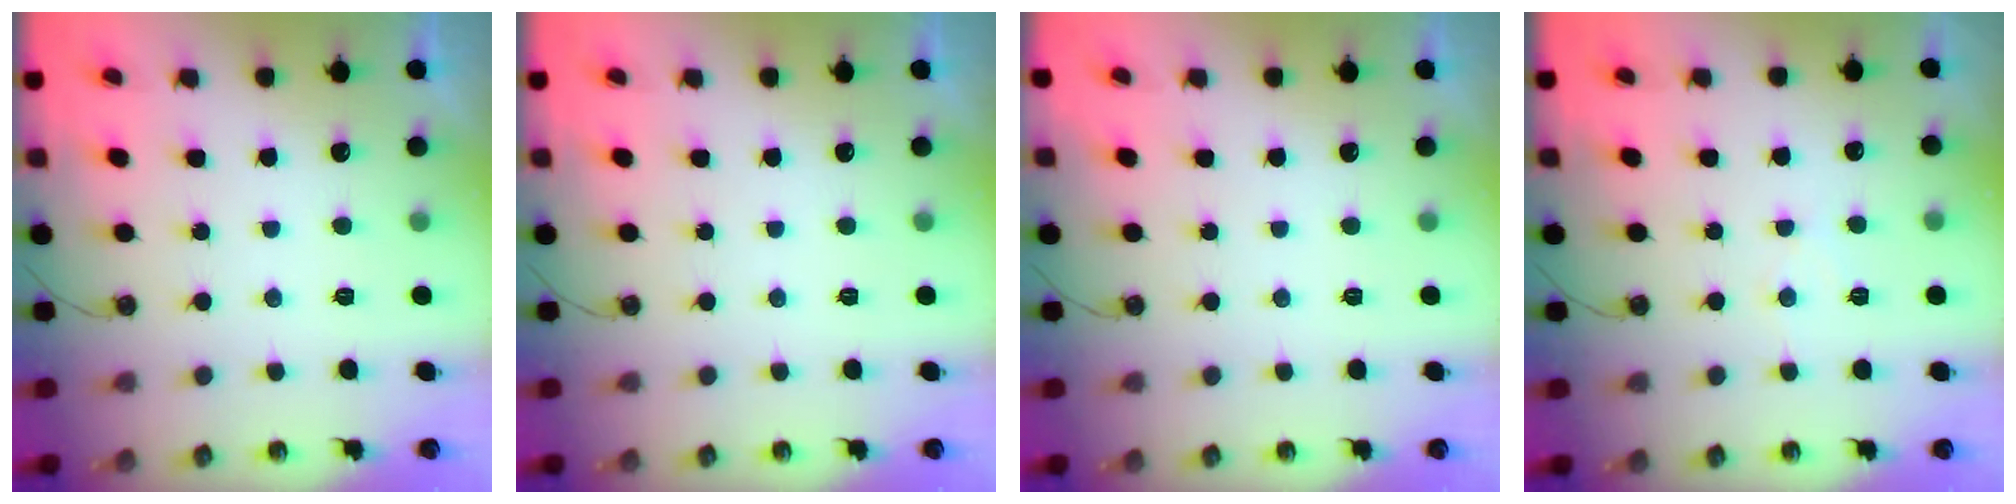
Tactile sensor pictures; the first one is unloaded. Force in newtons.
{"total": 0.0}
{"total": 0.0}
{"total": 5.4, "press": 5.3, "slide": 0.8}